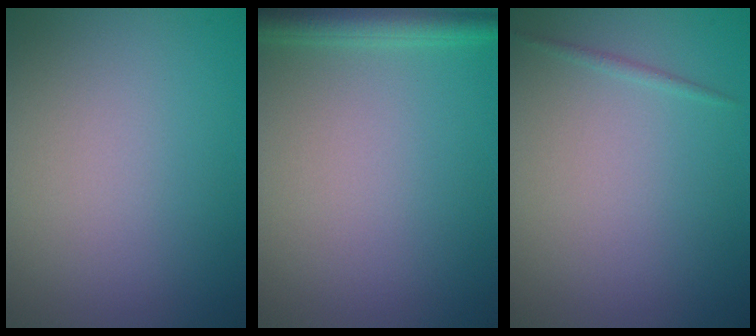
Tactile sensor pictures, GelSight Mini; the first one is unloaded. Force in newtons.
{"total": 2.8, "press": 2.8, "slide": 0.2}
{"total": 0.6, "press": 0.6, "slide": 0.1}